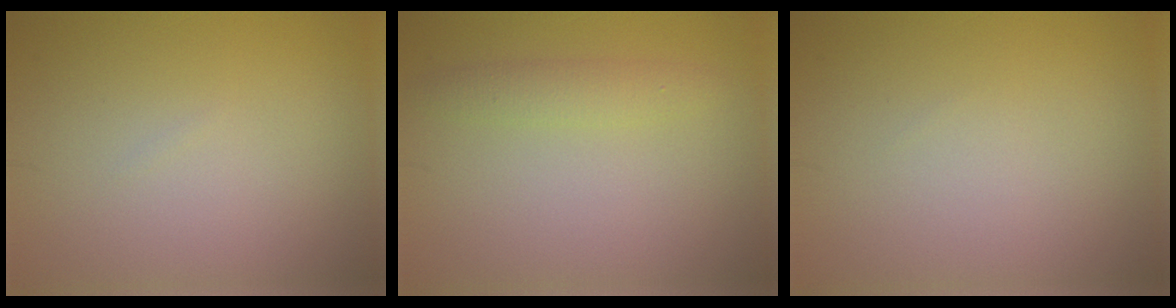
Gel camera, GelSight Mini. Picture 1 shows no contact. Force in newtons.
{"total": 1.8, "press": 1.8, "slide": 0.1}
{"total": 0.0}